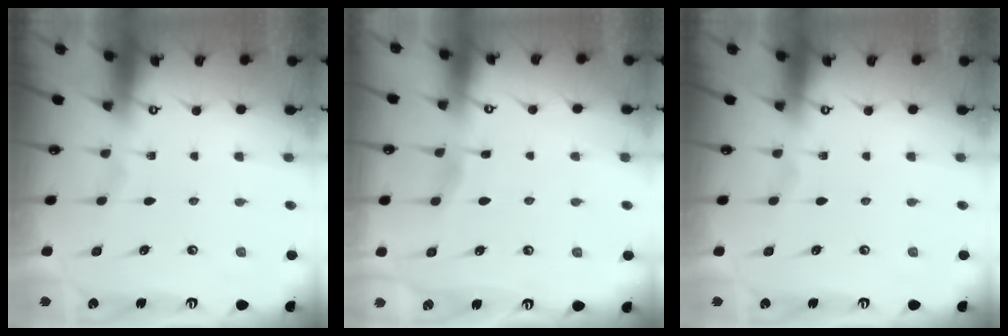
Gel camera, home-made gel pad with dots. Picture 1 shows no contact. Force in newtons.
{"total": 2.2, "press": 2.2, "slide": 0.3}
{"total": 0.0}